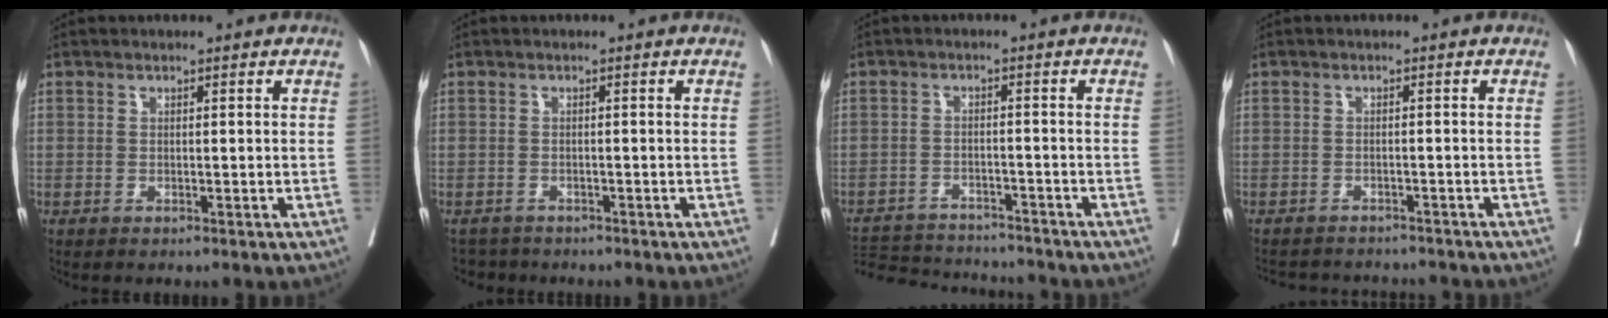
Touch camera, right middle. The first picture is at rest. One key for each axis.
{"total": 3.4, "fx": -3.2, "fy": 1.2, "fz": -0.1, "tx": 0.003, "ty": -0.002, "tz": -0.049}
{"total": 13.4, "fx": -12.8, "fy": 2.0, "fz": 3.2, "tx": -0.061, "ty": 0.006, "tz": -0.181}
{"total": 10.3, "fx": -9.8, "fy": 1.8, "fz": 2.4, "tx": -0.042, "ty": 0.005, "tz": -0.121}